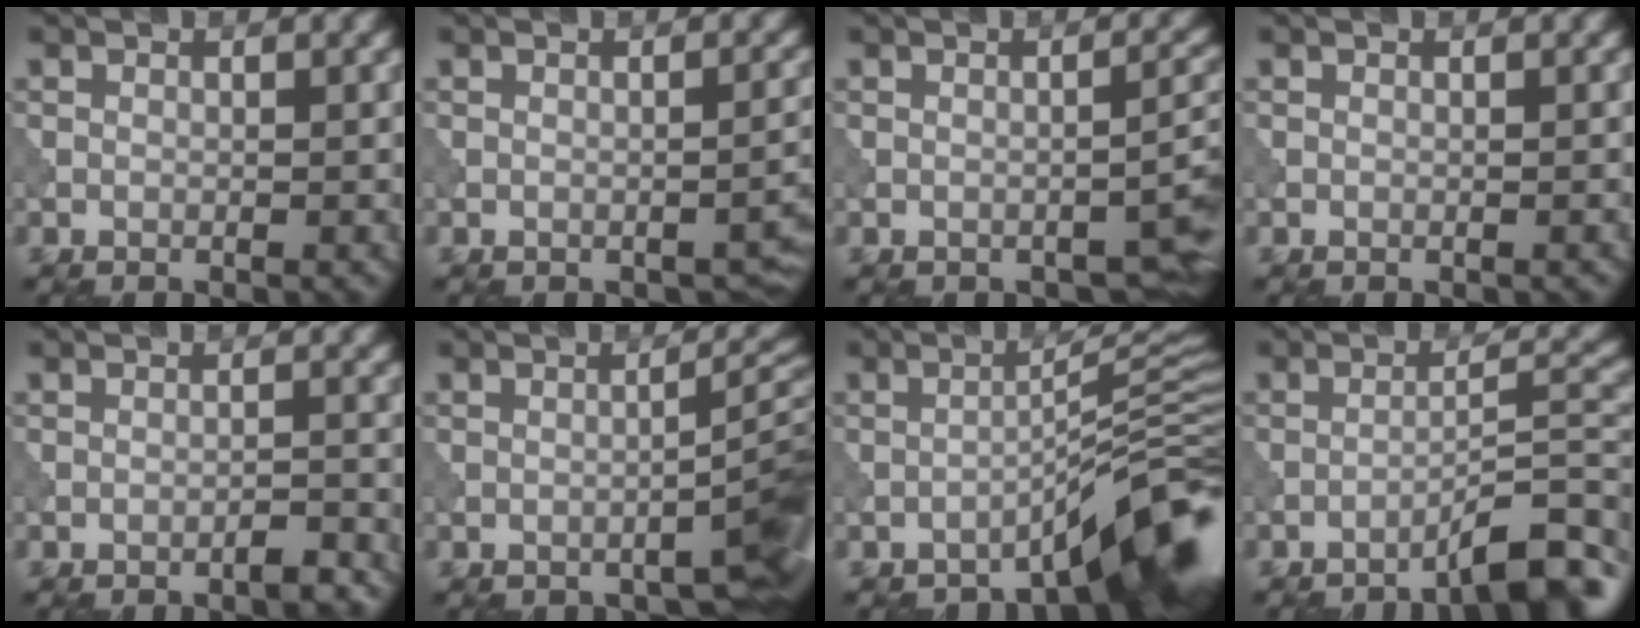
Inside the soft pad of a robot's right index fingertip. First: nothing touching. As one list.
[{"total": 1.8, "force": [-1.3, 0.8, 1.1], "torque": [-0.010, -0.001, -0.015]}, {"total": 2.7, "force": [-1.8, 0.9, 1.8], "torque": [-0.018, 0.003, -0.024]}, {"total": 0.0}, {"total": 1.4, "force": [-1.2, 0.1, 0.8], "torque": [-0.009, 0.007, -0.021]}, {"total": 5.1, "force": [-3.1, 1.1, 3.9], "torque": [-0.035, 0.017, -0.048]}, {"total": 8.0, "force": [-5.1, 1.2, 6.0], "torque": [-0.070, 0.015, -0.084]}, {"total": 5.9, "force": [-4.1, 0.8, 4.2], "torque": [-0.054, 0.020, -0.066]}]